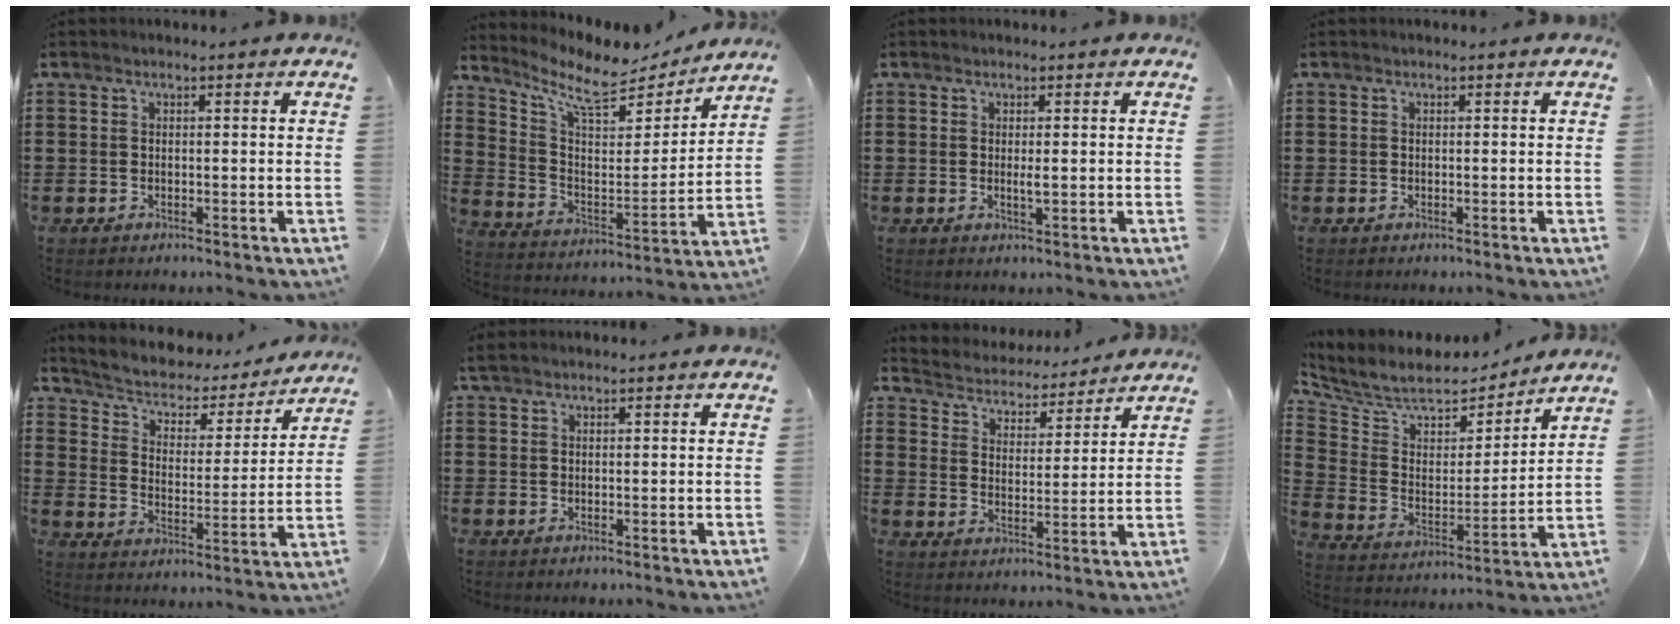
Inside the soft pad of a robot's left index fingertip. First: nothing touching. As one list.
[{"total": 9.3, "force": [7.5, 3.1, 4.7], "torque": [-0.119, -0.047, 0.127]}, {"total": 1.4, "force": [0.0, 0.2, 1.4], "torque": [-0.027, -0.004, 0.001]}, {"total": 0.0}, {"total": 3.5, "force": [2.9, 1.6, 0.9], "torque": [-0.042, -0.024, 0.037]}, {"total": 1.5, "force": [1.2, 0.5, 0.8], "torque": [-0.019, 0.004, 0.021]}, {"total": 4.0, "force": [4.0, 0.4, -0.2], "torque": [-0.024, -0.033, 0.064]}, {"total": 7.3, "force": [6.6, 2.6, 2.0], "torque": [-0.080, -0.046, 0.112]}]